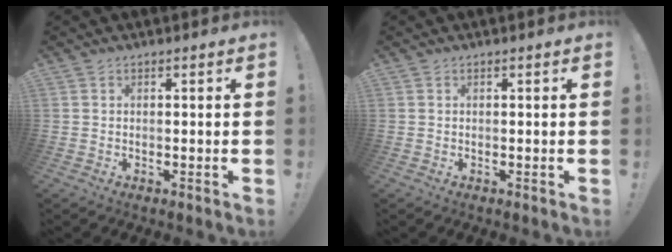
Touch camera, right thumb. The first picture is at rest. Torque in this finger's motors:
{"motor_torque": [-0.11, 0.12, -0.08, 0.08, 0.03]}